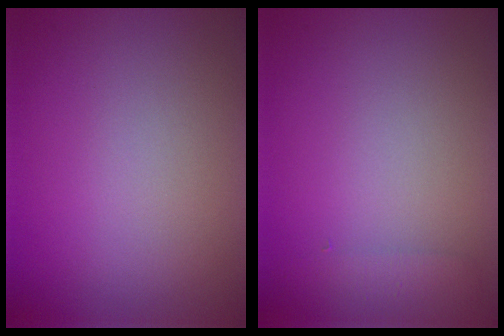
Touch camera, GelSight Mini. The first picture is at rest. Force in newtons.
{"total": 1.3, "press": 1.3, "slide": 0.1}